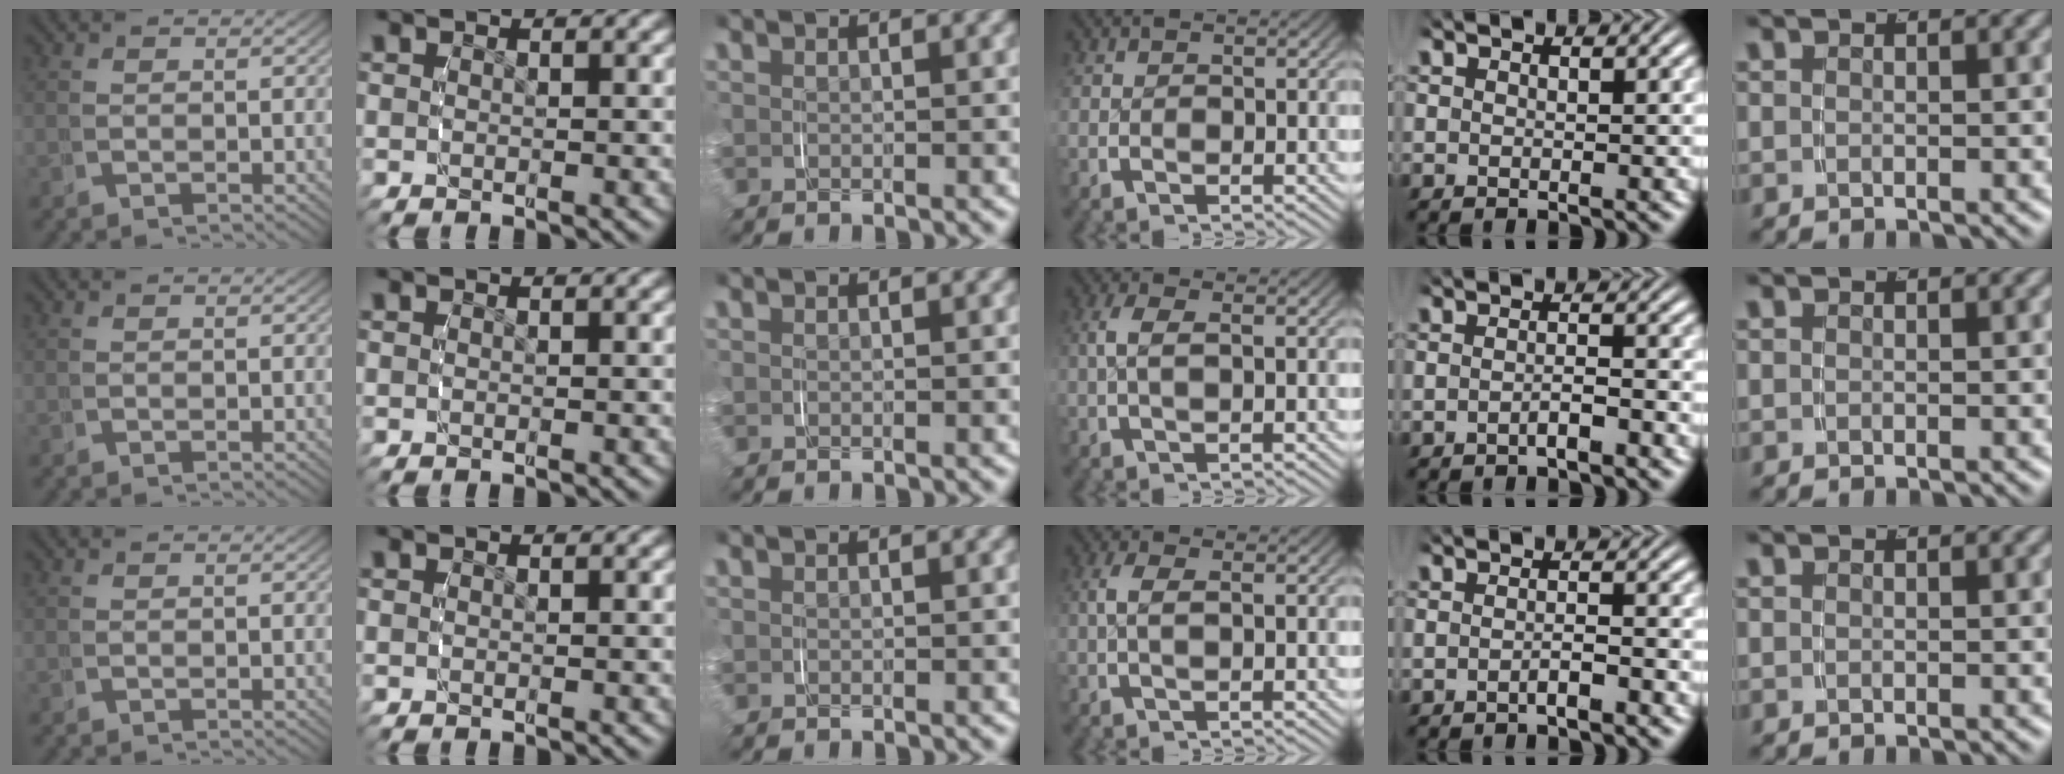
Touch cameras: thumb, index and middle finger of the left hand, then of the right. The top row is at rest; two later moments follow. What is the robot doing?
{"motion": "grasp_and_lifting", "object": "toothpaste"}